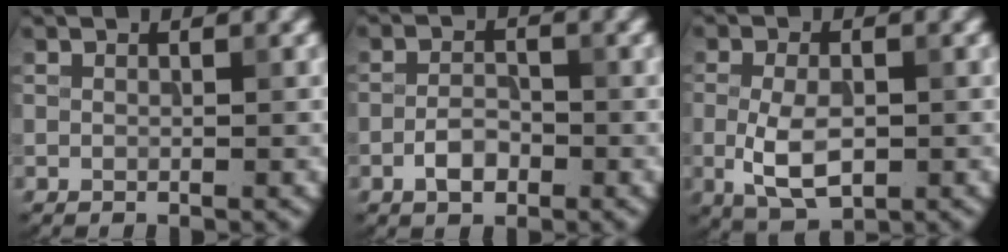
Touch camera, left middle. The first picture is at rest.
{"total": 2.5, "force": [-1.2, 1.3, 1.8], "torque": [-0.027, 0.006, -0.025]}
{"total": 4.8, "force": [-0.9, 2.5, 4.0], "torque": [-0.083, -0.007, -0.014]}